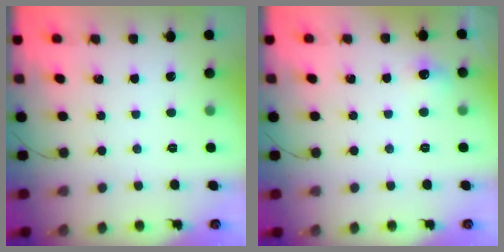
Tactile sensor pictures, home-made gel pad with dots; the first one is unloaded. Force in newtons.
{"total": 5.9, "press": 5.6, "slide": 1.8}